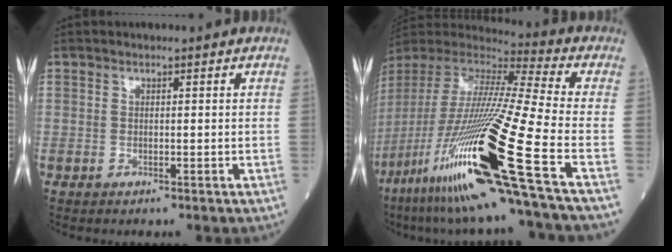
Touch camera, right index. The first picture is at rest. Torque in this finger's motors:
{"motor_torque": [2.13, 0.00, 1.05, 0.21]}